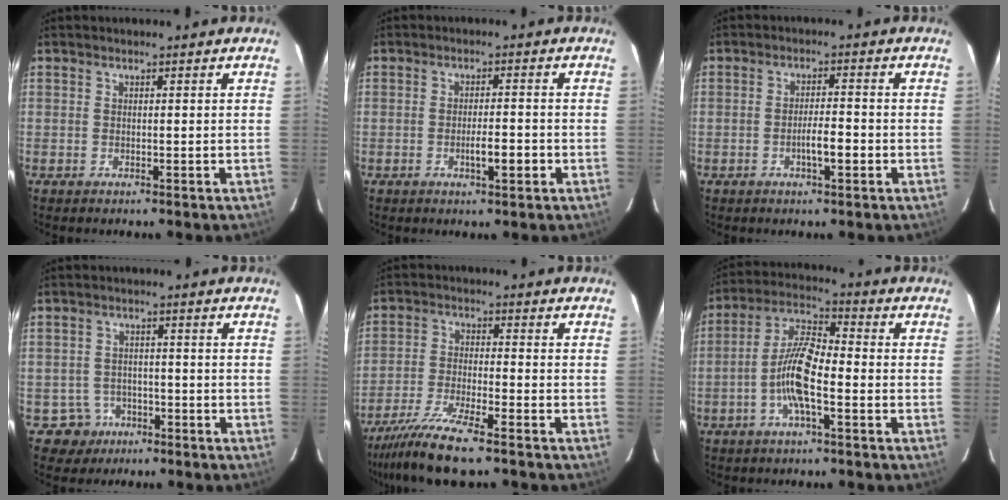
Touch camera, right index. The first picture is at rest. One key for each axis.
{"total": 3.5, "fx": -1.3, "fy": 0.6, "fz": 3.2, "tx": -0.053, "ty": 0.001, "tz": -0.020}
{"total": 3.6, "fx": -1.4, "fy": 0.6, "fz": 3.3, "tx": -0.054, "ty": 0.003, "tz": -0.023}
{"total": 4.5, "fx": -2.0, "fy": 3.9, "fz": -0.5, "tx": 0.012, "ty": 0.014, "tz": -0.027}
{"total": 9.2, "fx": -7.4, "fy": -0.2, "fz": 5.6, "tx": -0.101, "ty": -0.029, "tz": -0.132}
{"total": 9.5, "fx": -2.7, "fy": 2.1, "fz": 8.9, "tx": -0.180, "ty": 0.013, "tz": -0.055}